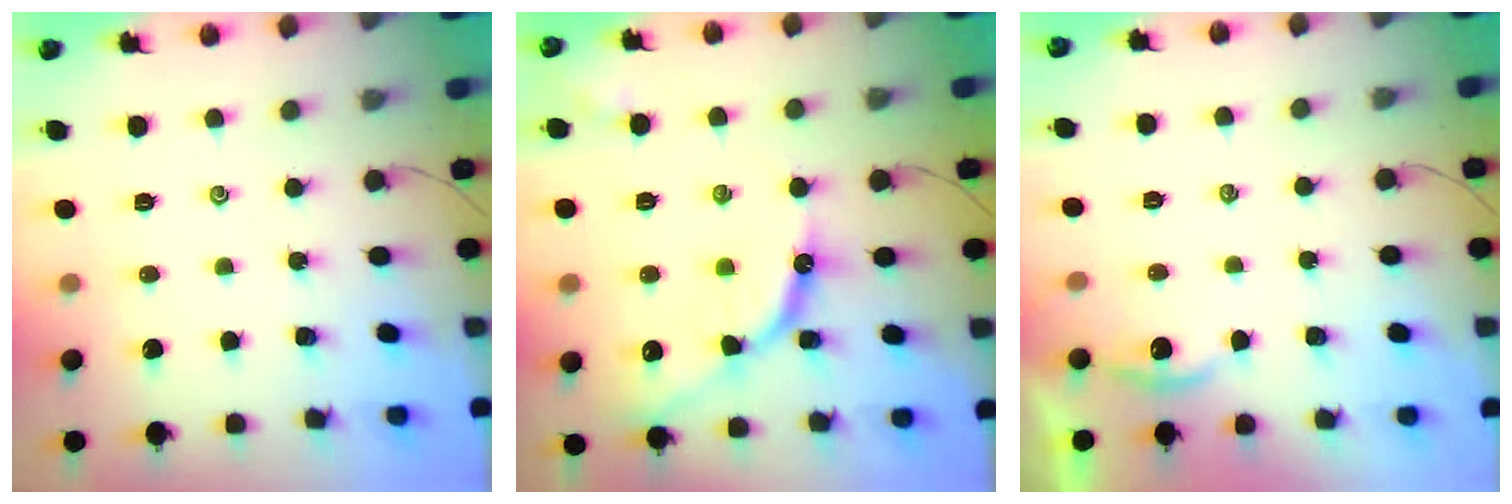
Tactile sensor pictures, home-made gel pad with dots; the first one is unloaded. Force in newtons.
{"total": 12.0, "press": 12.0, "slide": 1.0}
{"total": 2.4, "press": 2.4, "slide": 0.1}